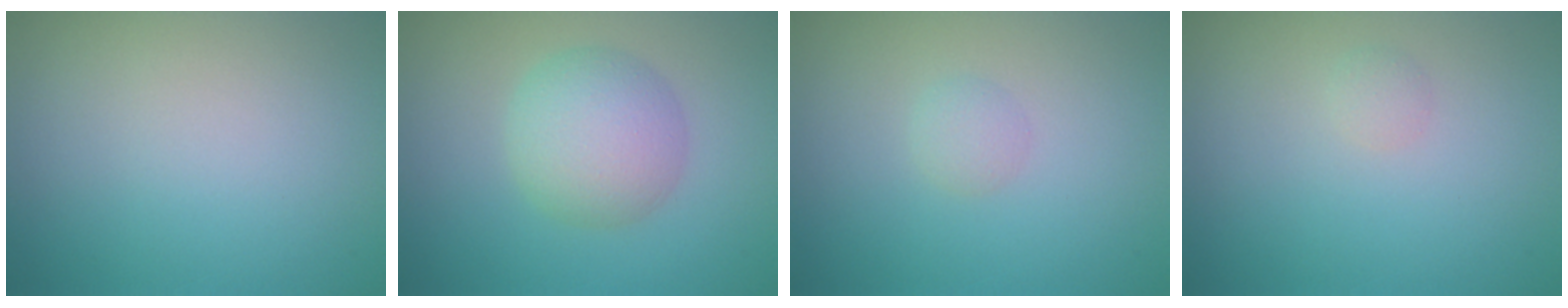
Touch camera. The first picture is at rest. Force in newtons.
{"total": 4.7, "press": 4.7, "slide": 0.1}
{"total": 1.0, "press": 1.0, "slide": 0.1}
{"total": 0.6, "press": 0.6, "slide": 0.1}